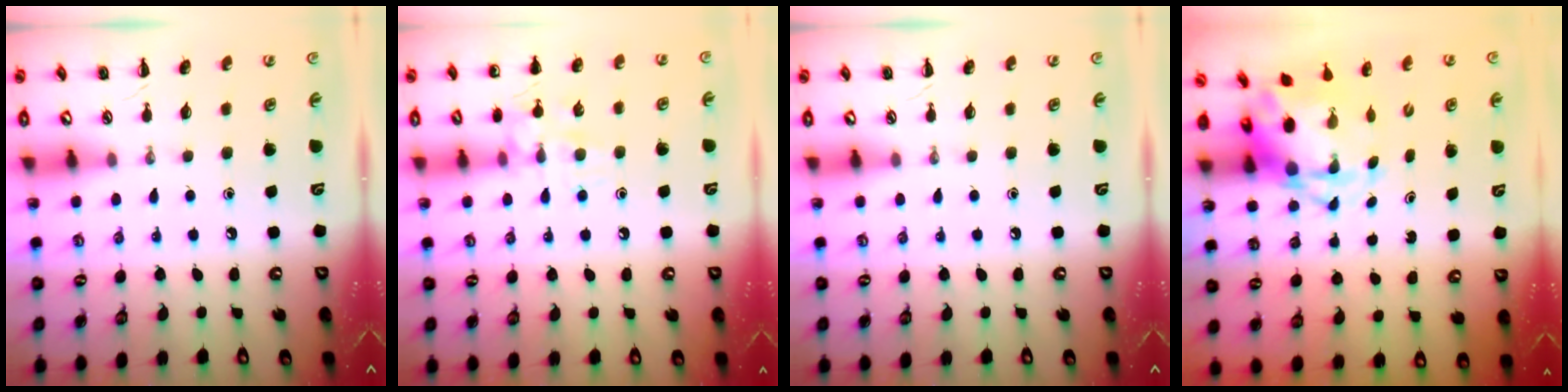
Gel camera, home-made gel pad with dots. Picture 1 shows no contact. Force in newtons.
{"total": 10.8, "press": 10.7, "slide": 1.4}
{"total": 0.0}
{"total": 4.2, "press": 4.1, "slide": 0.9}